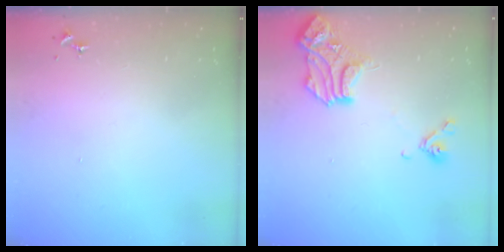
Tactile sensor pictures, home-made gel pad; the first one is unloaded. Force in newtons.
{"total": 14.9, "press": 14.8, "slide": 1.2}